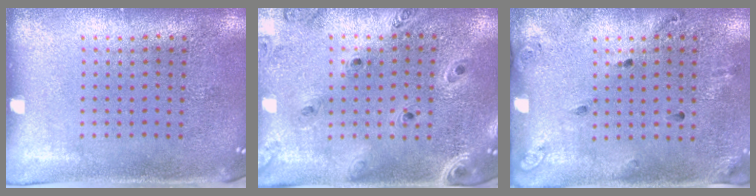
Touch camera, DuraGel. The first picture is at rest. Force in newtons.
{"total": 1.3, "press": 1.2, "slide": 0.3}
{"total": 1.8, "press": 1.2, "slide": 1.4}